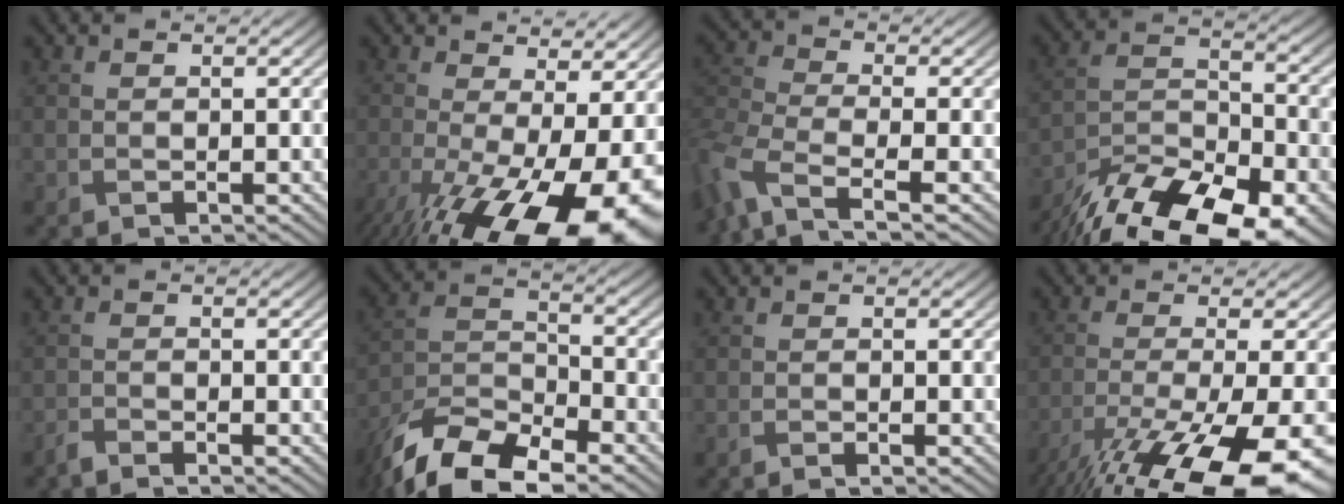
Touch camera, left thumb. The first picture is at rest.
{"total": 18.1, "force": [-6.7, 7.6, 15.0], "torque": [-0.273, -0.048, -0.085]}
{"total": 7.5, "force": [-5.0, 2.7, 4.9], "torque": [-0.130, -0.022, -0.106]}
{"total": 17.7, "force": [-13.7, 6.3, 9.2], "torque": [-0.189, -0.039, -0.213]}
{"total": 1.6, "force": [-1.5, 0.1, 0.5], "torque": [-0.014, -0.004, -0.038]}
{"total": 13.3, "force": [-10.0, 4.8, 7.4], "torque": [-0.156, -0.014, -0.191]}
{"total": 1.0, "force": [-0.6, 0.1, 0.7], "torque": [-0.012, -0.002, -0.011]}
{"total": 16.7, "force": [-10.9, 3.8, 12.1], "torque": [-0.217, -0.041, -0.165]}